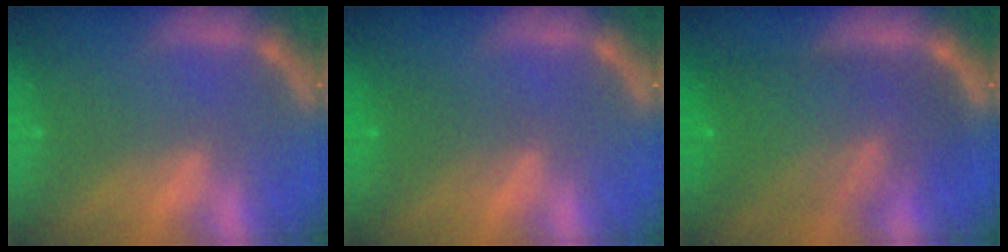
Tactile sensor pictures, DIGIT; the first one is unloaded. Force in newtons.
{"total": 2.0}
{"total": 10.0}